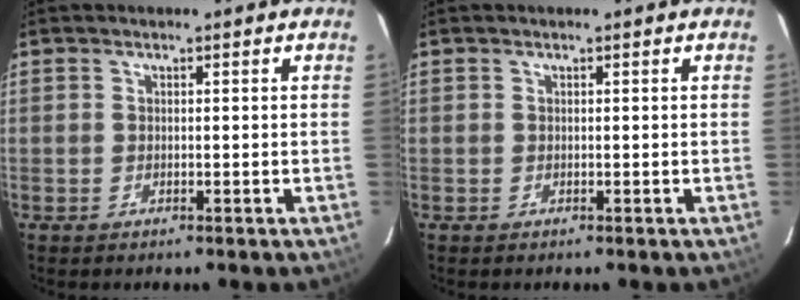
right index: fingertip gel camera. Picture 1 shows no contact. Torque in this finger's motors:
{"motor_torque": [0.00, 0.00, 0.00, 0.00]}